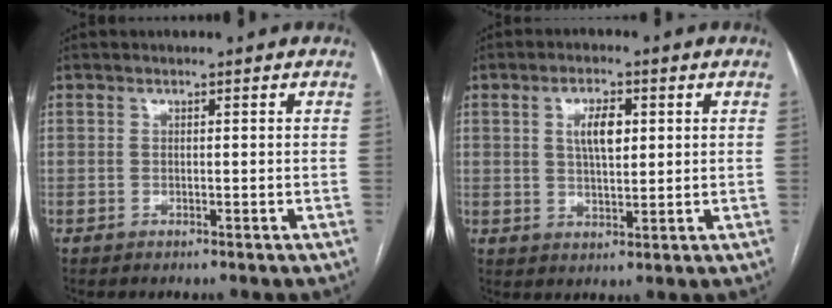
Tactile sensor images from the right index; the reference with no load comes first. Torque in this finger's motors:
{"motor_torque": [0.14, -0.03, 0.13, 0.06]}